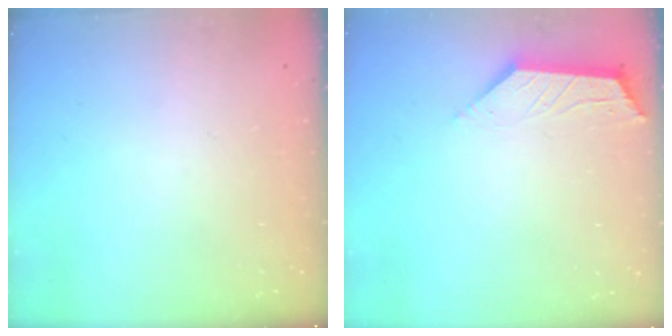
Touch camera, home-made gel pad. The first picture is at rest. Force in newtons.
{"total": 3.2, "press": 3.2, "slide": 0.6}